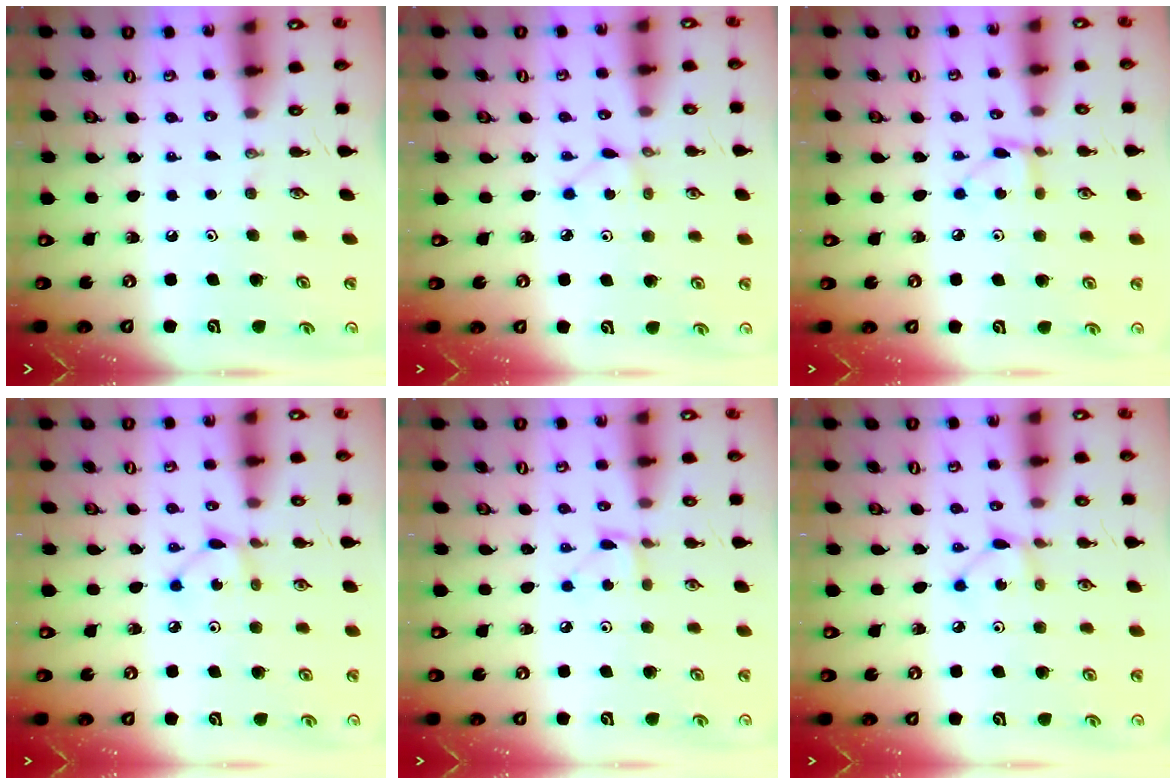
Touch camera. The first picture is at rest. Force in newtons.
{"total": 1.9, "press": 1.9, "slide": 0.2}
{"total": 4.5, "press": 4.4, "slide": 0.5}
{"total": 2.8, "press": 2.8, "slide": 0.2}
{"total": 2.6, "press": 2.6, "slide": 0.1}
{"total": 2.5, "press": 2.5, "slide": 0.1}